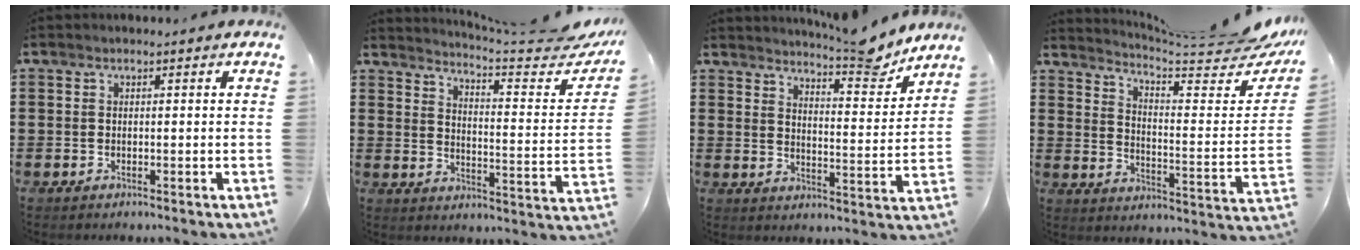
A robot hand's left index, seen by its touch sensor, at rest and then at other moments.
{"total": 4.5, "force": [4.0, -0.2, 2.1], "torque": [-0.047, -0.040, 0.058]}
{"total": 8.2, "force": [7.6, 1.1, 2.8], "torque": [-0.040, -0.048, 0.130]}
{"total": 5.1, "force": [4.4, 0.4, 2.6], "torque": [-0.056, -0.047, 0.067]}